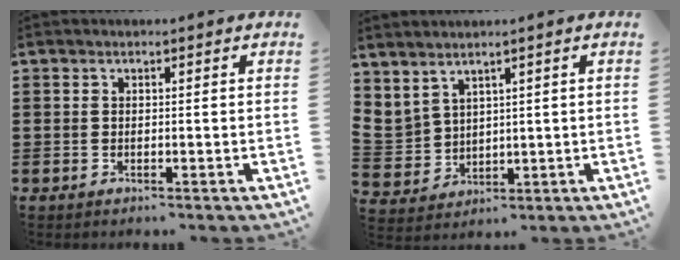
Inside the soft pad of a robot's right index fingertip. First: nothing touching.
{"total": 3.0, "force": [2.4, 1.8, -0.1], "torque": [-0.016, -0.008, 0.046]}